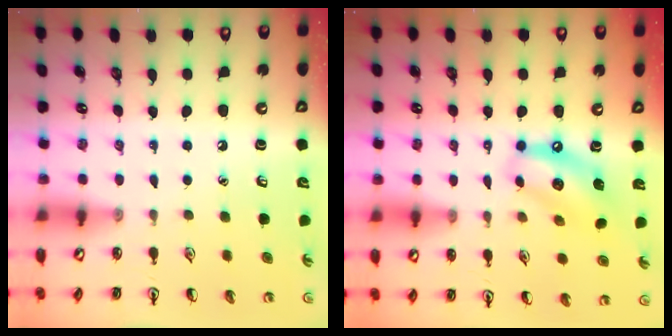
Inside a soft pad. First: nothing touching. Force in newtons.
{"total": 11.7, "press": 11.2, "slide": 3.5}